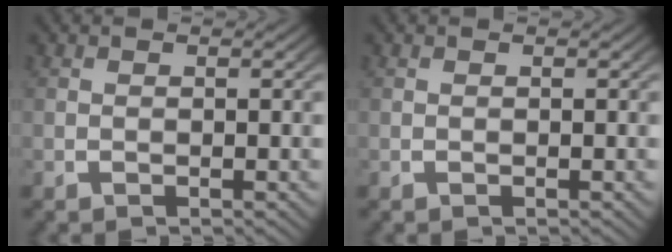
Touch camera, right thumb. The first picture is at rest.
{"total": 0.0}